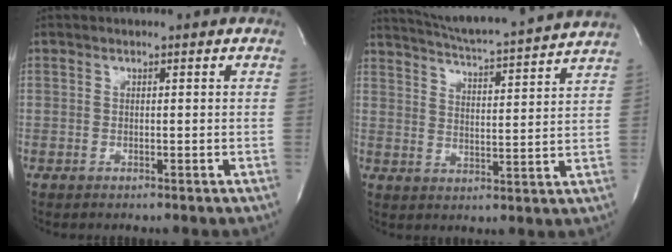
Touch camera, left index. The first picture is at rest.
{"total": 17.6, "force": [16.4, -0.7, 6.4], "torque": [-0.118, -0.020, 0.224]}